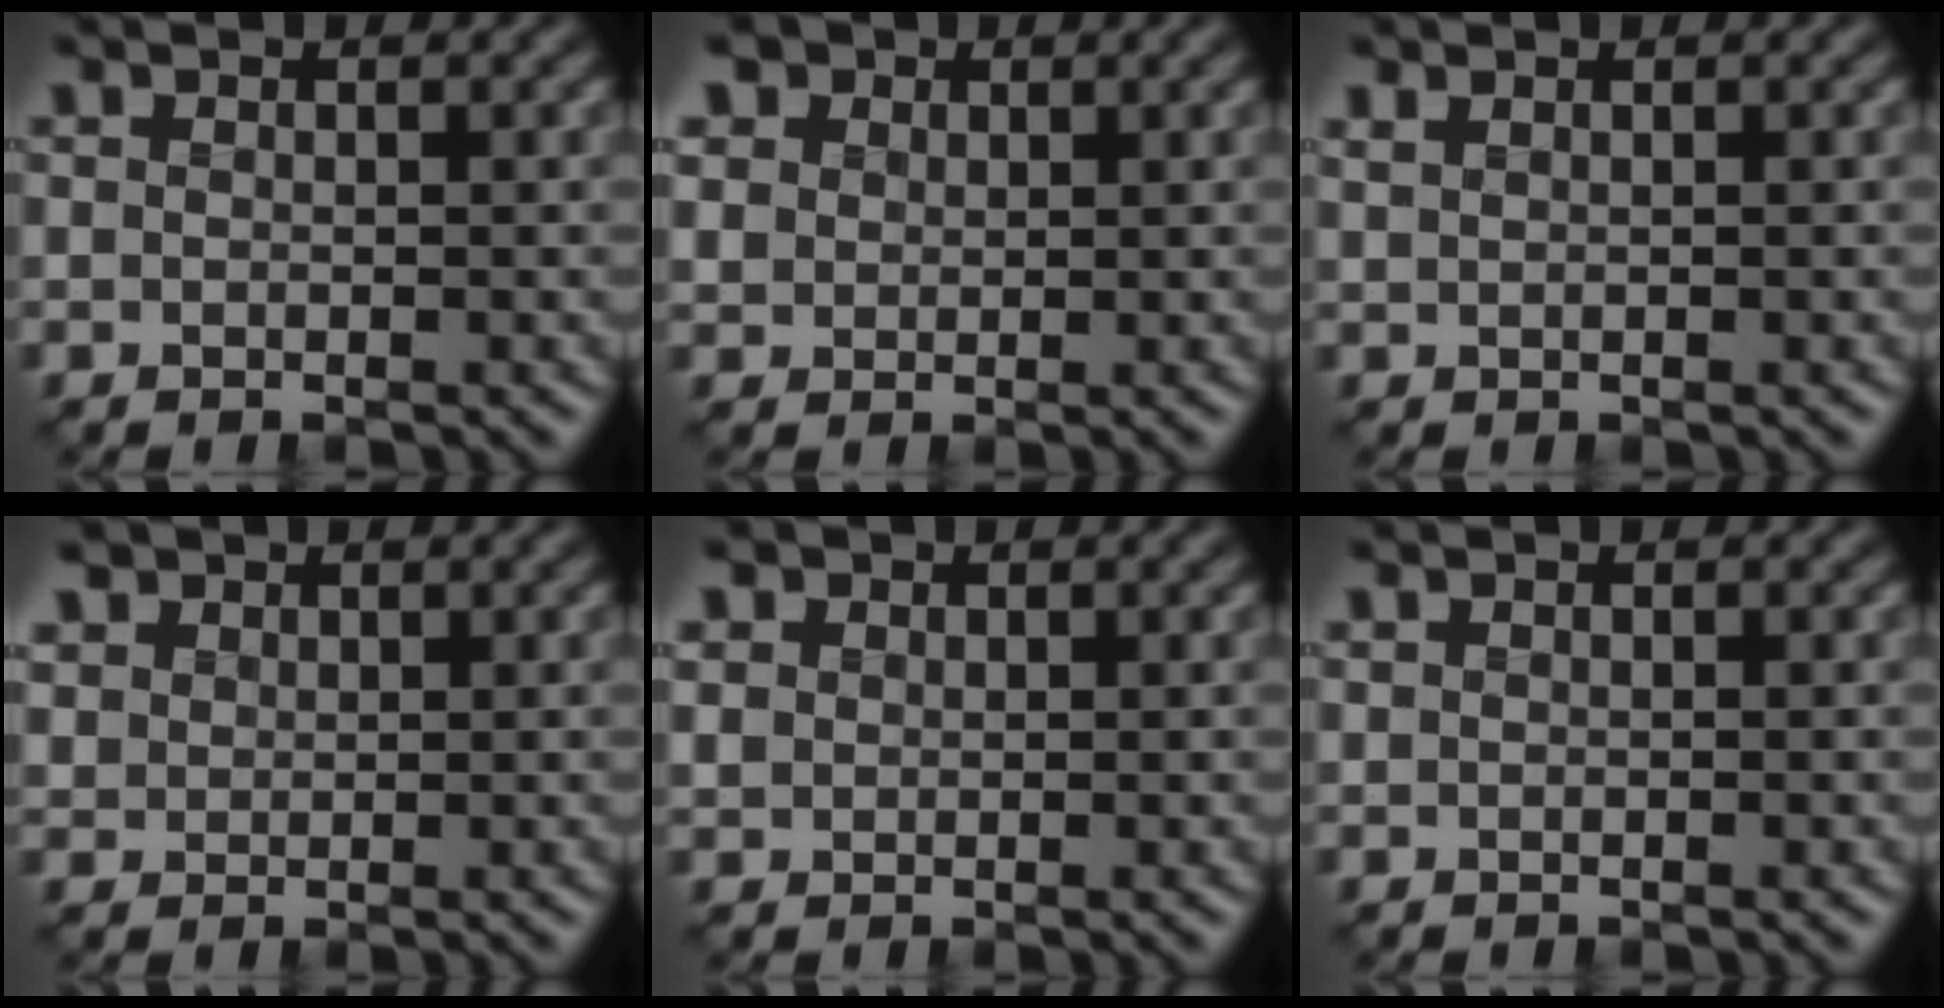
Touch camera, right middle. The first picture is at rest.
{"total": 4.1, "force": [2.0, 3.2, 1.6], "torque": [-0.069, 0.005, 0.040]}
{"total": 0.6, "force": [0.4, 0.2, 0.3], "torque": [-0.014, -0.002, 0.011]}
{"total": 2.0, "force": [1.0, 1.6, 0.4], "torque": [-0.022, -0.008, 0.030]}
{"total": 1.5, "force": [0.5, 1.4, 0.4], "torque": [-0.014, -0.001, 0.007]}
{"total": 0.0}